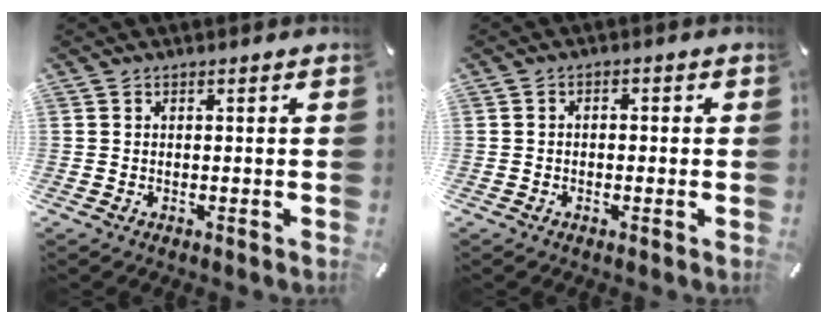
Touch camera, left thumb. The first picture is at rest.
{"total": 1.7, "force": [-0.9, 1.2, 0.8], "torque": [-0.015, 0.007, -0.019]}